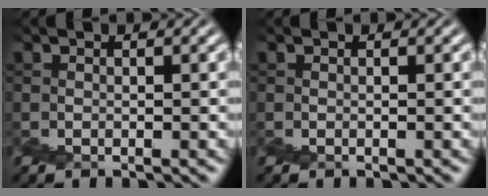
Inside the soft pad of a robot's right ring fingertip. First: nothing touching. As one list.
[{"total": 0.0}]